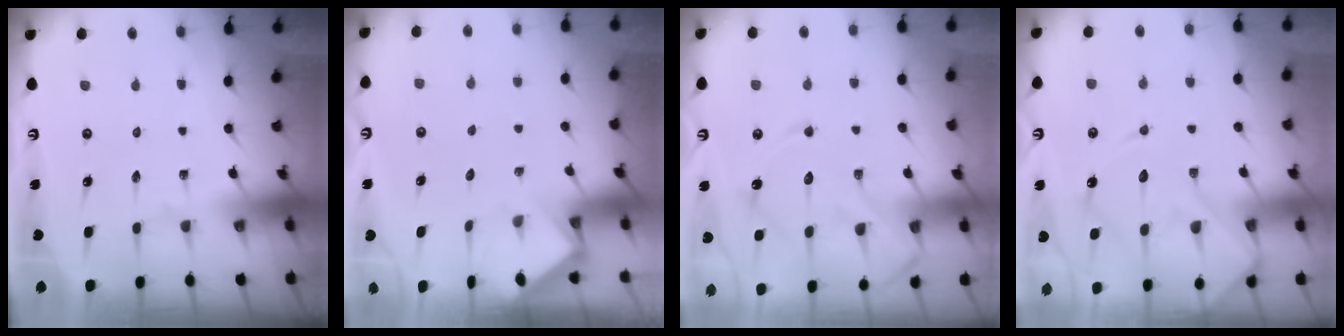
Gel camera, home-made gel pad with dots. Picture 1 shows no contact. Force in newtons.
{"total": 3.1, "press": 3.0, "slide": 0.3}
{"total": 14.0, "press": 13.9, "slide": 1.1}
{"total": 15.1, "press": 15.0, "slide": 1.5}